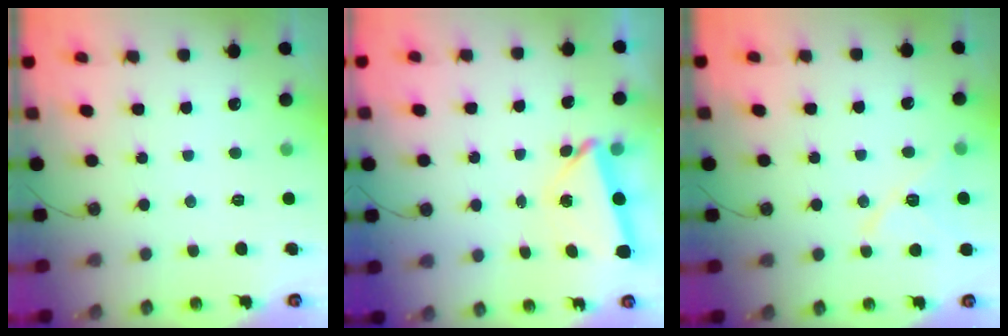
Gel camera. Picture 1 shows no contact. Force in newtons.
{"total": 3.9, "press": 3.0, "slide": 2.5}
{"total": 11.1, "press": 11.0, "slide": 1.7}